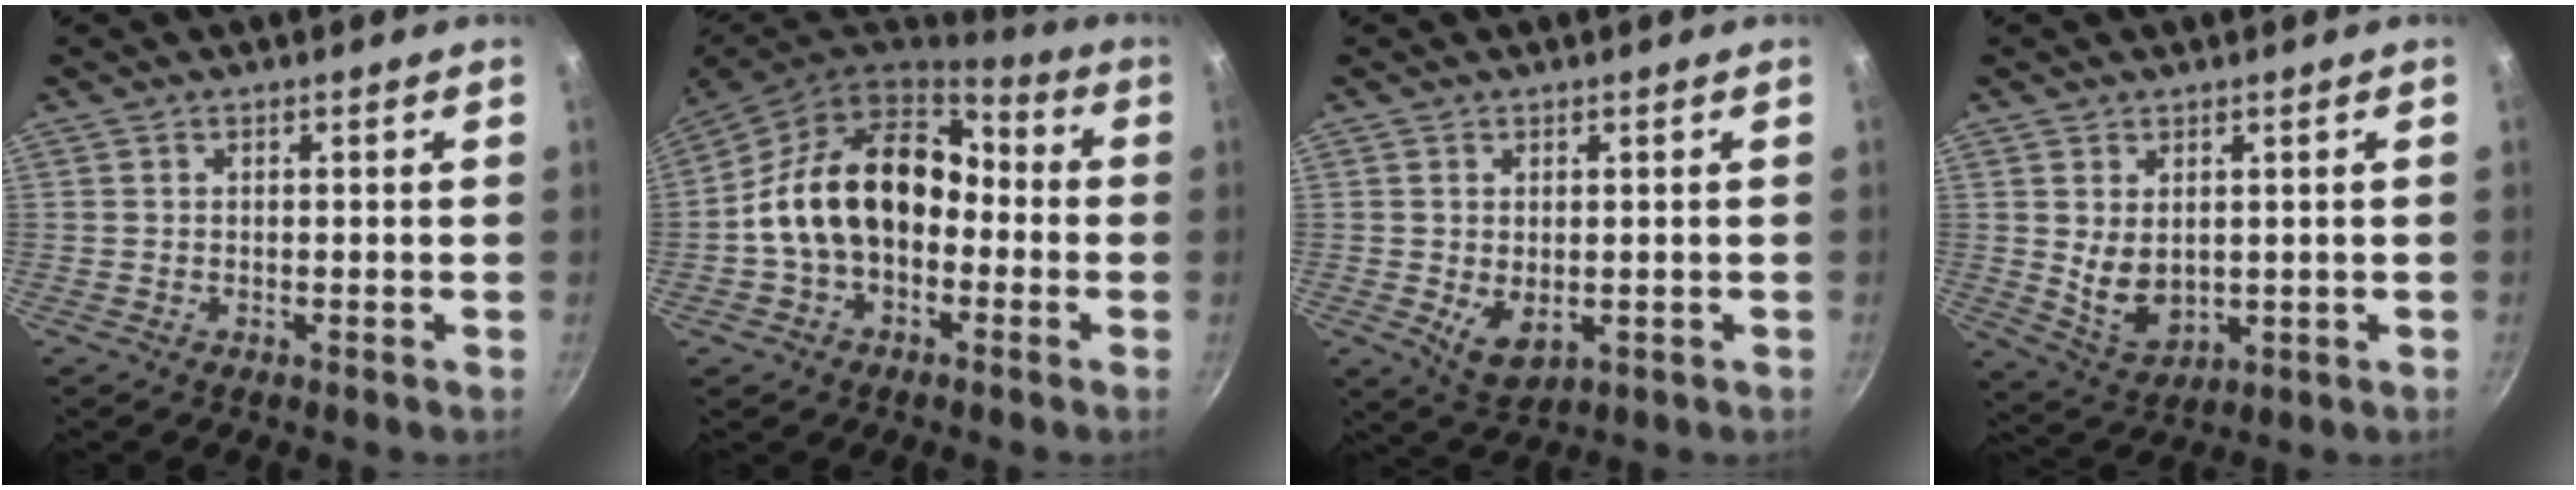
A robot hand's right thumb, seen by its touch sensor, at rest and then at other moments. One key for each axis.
{"total": 17.1, "fx": -1.4, "fy": 12.2, "fz": 11.8, "tx": -0.175, "ty": 0.055, "tz": -0.035}
{"total": 5.4, "fx": -0.3, "fy": 3.4, "fz": 4.2, "tx": -0.069, "ty": -0.019, "tz": 0.006}
{"total": 7.2, "fx": 1.2, "fy": 4.8, "fz": 5.3, "tx": -0.083, "ty": -0.022, "tz": 0.043}